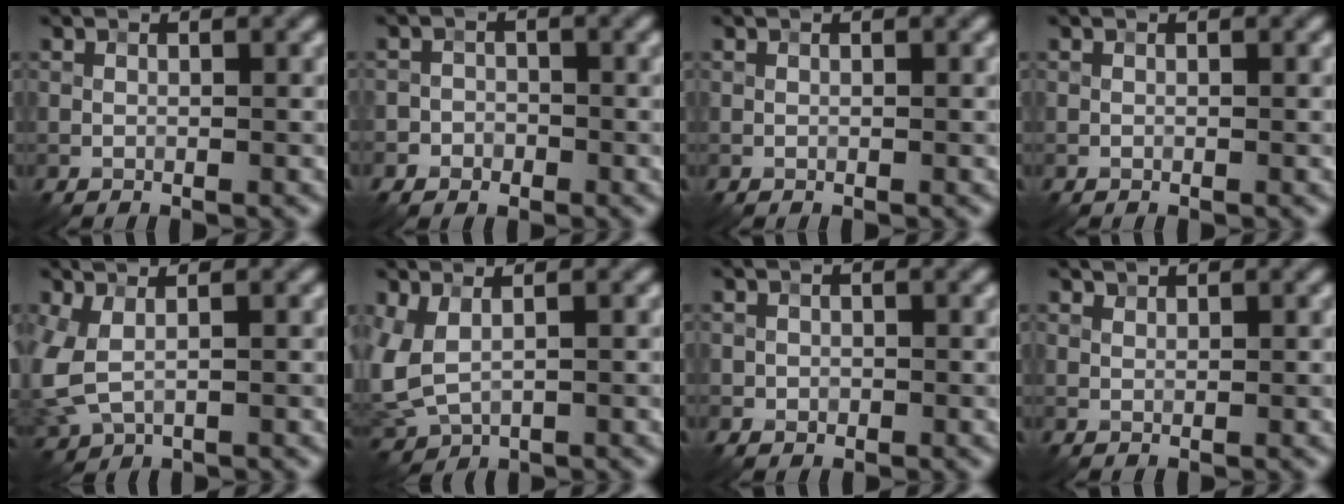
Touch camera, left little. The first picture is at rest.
{"total": 2.2, "force": [-1.2, 1.9, 0.2], "torque": [0.026, 0.006, -0.031]}
{"total": 0.0}
{"total": 0.0}
{"total": 4.3, "force": [0.4, 2.4, 3.5], "torque": [-0.104, -0.004, 0.010]}
{"total": 3.7, "force": [0.8, 1.9, 3.0], "torque": [-0.088, -0.005, 0.020]}
{"total": 0.9, "force": [-0.2, 0.9, 0.1], "torque": [0.005, -0.004, -0.005]}
{"total": 0.8, "force": [0.8, 0.0, 0.1], "torque": [-0.006, 0.001, 0.016]}